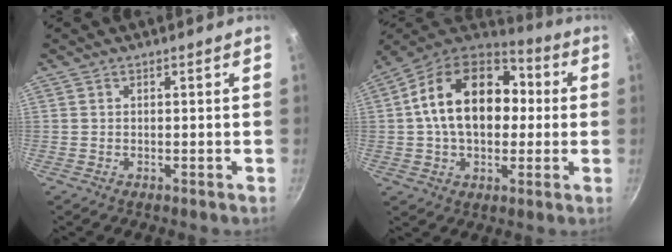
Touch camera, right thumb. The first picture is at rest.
{"total": 20.9, "force": [2.0, 14.3, 15.1], "torque": [-0.226, 0.035, 0.019]}